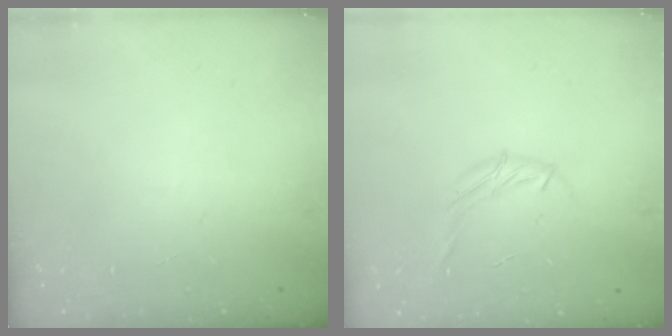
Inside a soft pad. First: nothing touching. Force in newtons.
{"total": 6.4, "press": 6.3, "slide": 1.4}